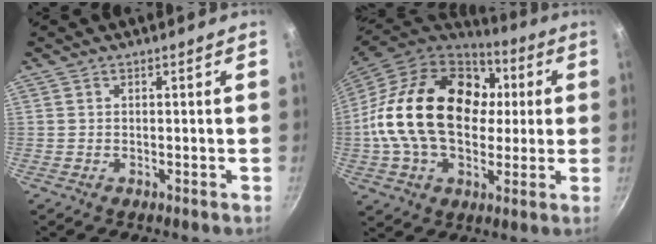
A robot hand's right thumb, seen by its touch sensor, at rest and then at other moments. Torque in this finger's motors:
{"motor_torque": [-1.10, 2.78, 2.19, -0.58, 0.56]}